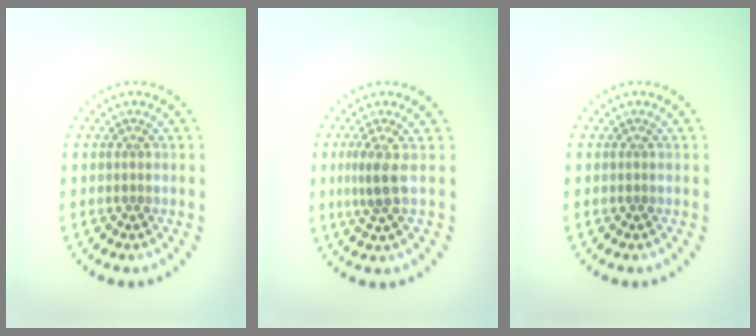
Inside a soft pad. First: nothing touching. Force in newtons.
{"total": 2.3, "press": 1.6, "slide": 1.6}
{"total": 0.0}